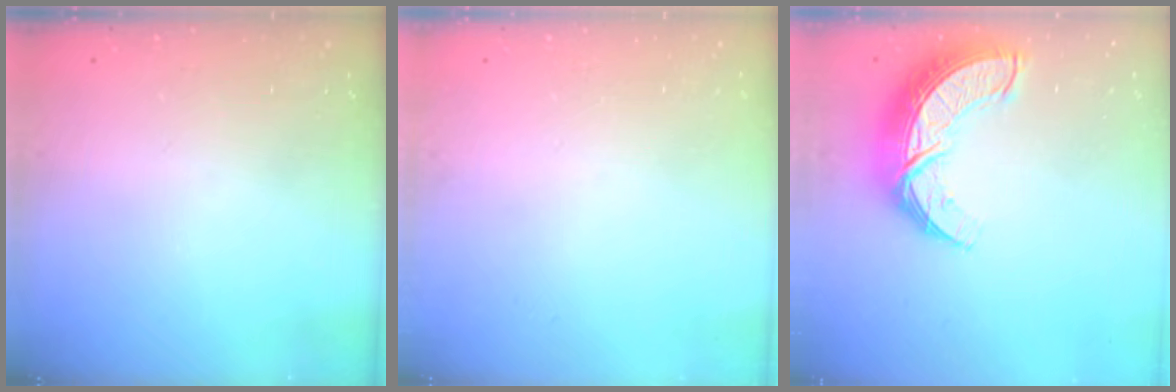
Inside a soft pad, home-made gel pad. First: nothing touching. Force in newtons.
{"total": 0.0}
{"total": 14.4, "press": 14.4, "slide": 1.0}